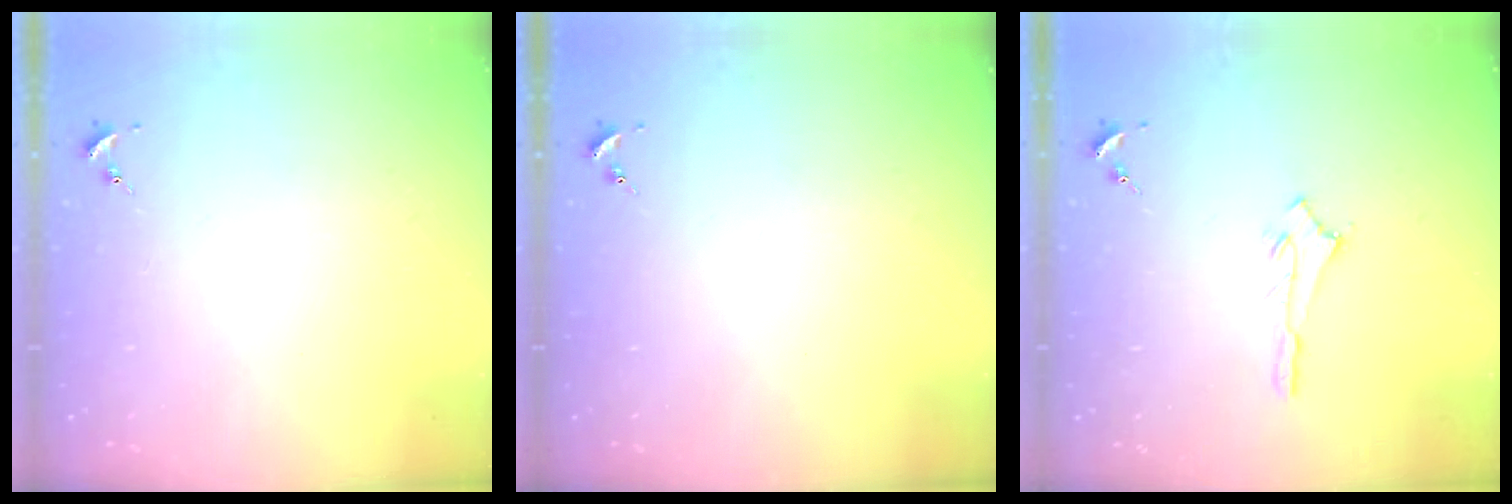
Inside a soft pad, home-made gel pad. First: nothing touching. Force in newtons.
{"total": 0.0}
{"total": 2.5, "press": 2.5, "slide": 0.2}